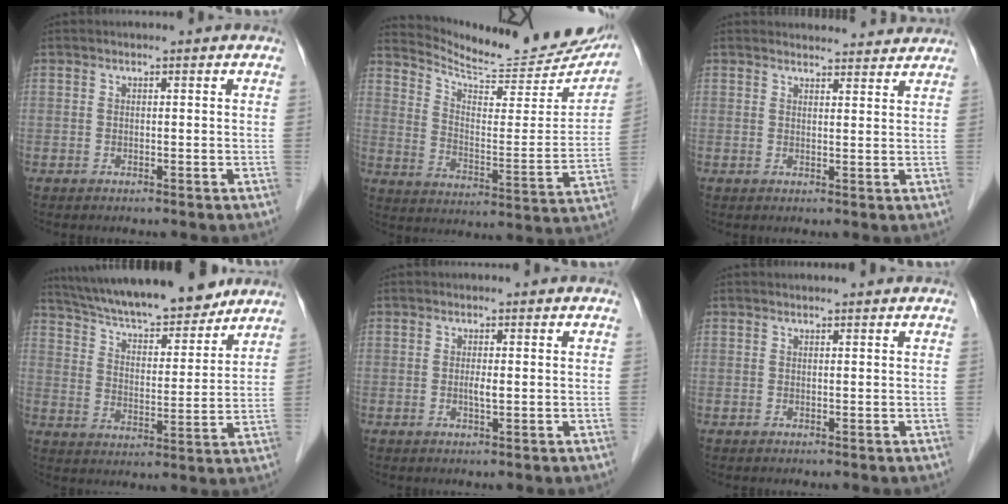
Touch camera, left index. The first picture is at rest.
{"total": 21.3, "force": [20.1, 3.5, 6.1], "torque": [-0.091, -0.071, 0.266]}
{"total": 5.9, "force": [5.7, 1.1, 0.4], "torque": [0.000, 0.006, 0.057]}
{"total": 18.5, "force": [16.3, 3.5, 7.9], "torque": [-0.132, 0.008, 0.252]}
{"total": 1.2, "force": [-0.3, 0.1, 1.2], "torque": [-0.023, -0.006, -0.007]}
{"total": 0.6, "force": [0.6, -0.1, 0.1], "torque": [-0.006, 0.001, 0.008]}